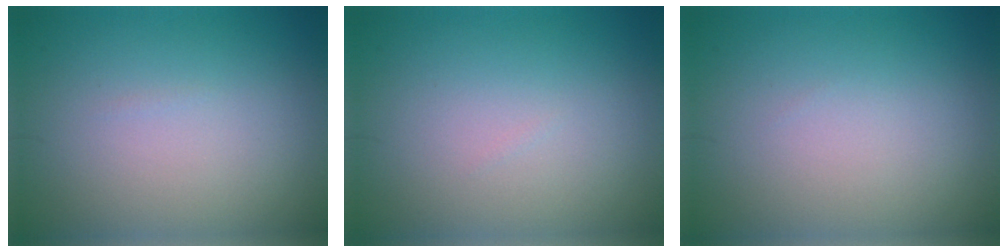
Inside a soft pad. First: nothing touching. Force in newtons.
{"total": 0.0}
{"total": 0.0}